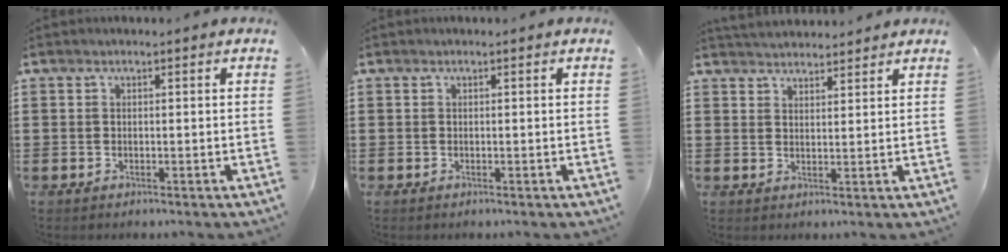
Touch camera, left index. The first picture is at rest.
{"total": 0.0}
{"total": 2.9, "force": [2.9, 0.1, -0.1], "torque": [-0.006, -0.006, 0.057]}